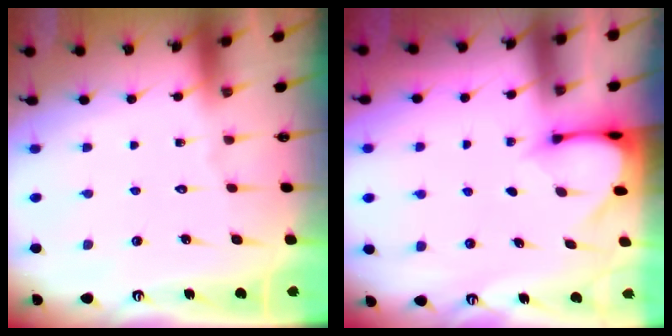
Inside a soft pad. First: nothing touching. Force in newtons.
{"total": 3.3, "press": 3.3, "slide": 0.3}